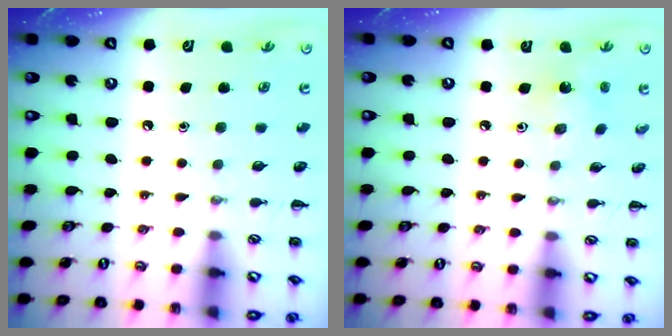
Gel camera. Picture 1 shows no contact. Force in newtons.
{"total": 1.6, "press": 1.5, "slide": 0.5}